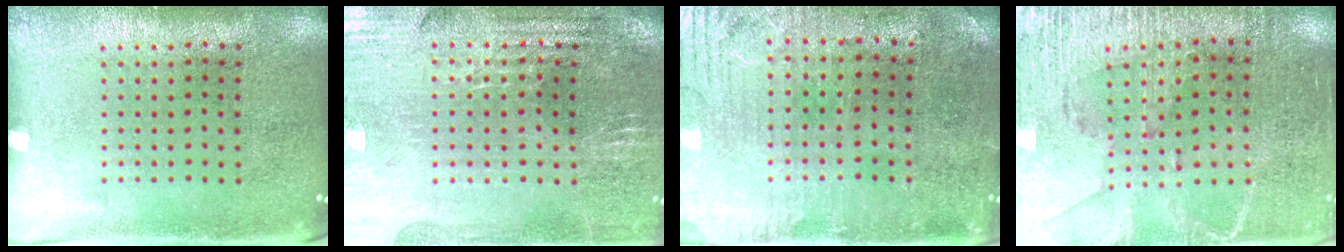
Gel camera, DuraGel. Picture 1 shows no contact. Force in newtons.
{"total": 2.9, "press": 2.9, "slide": 0.5}
{"total": 1.0, "press": 0.8, "slide": 0.6}
{"total": 3.1, "press": 2.9, "slide": 1.2}